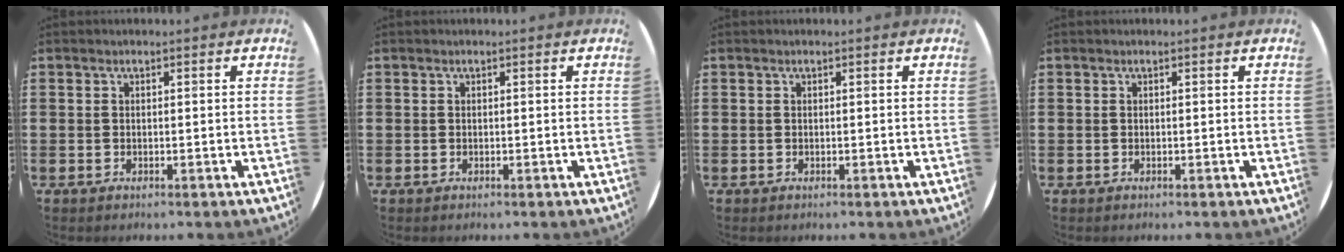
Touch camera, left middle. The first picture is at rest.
{"total": 0.0}
{"total": 0.0}
{"total": 0.0}